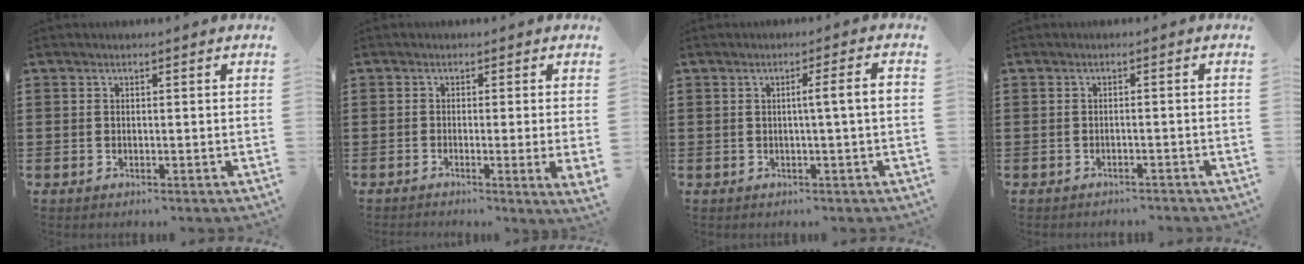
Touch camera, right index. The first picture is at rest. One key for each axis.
{"total": 1.5, "fx": -0.3, "fy": -0.2, "fz": 1.4, "tx": -0.026, "ty": -0.008, "tz": -0.005}
{"total": 3.6, "fx": 0.0, "fy": -0.4, "fz": 3.6, "tx": -0.064, "ty": -0.006, "tz": -0.005}
{"total": 0.9, "fx": -0.9, "fy": 0.0, "fz": 0.2, "tx": -0.008, "ty": -0.001, "tz": -0.018}